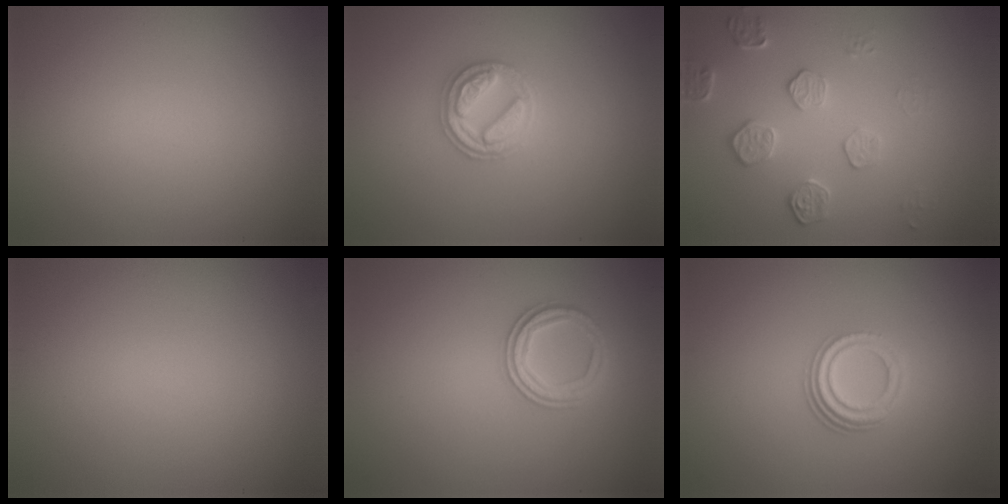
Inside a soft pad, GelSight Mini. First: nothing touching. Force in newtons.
{"total": 3.1, "press": 2.9, "slide": 1.0}
{"total": 2.2, "press": 1.8, "slide": 1.2}
{"total": 0.0}
{"total": 2.5, "press": 2.4, "slide": 0.6}
{"total": 3.2, "press": 2.3, "slide": 2.3}